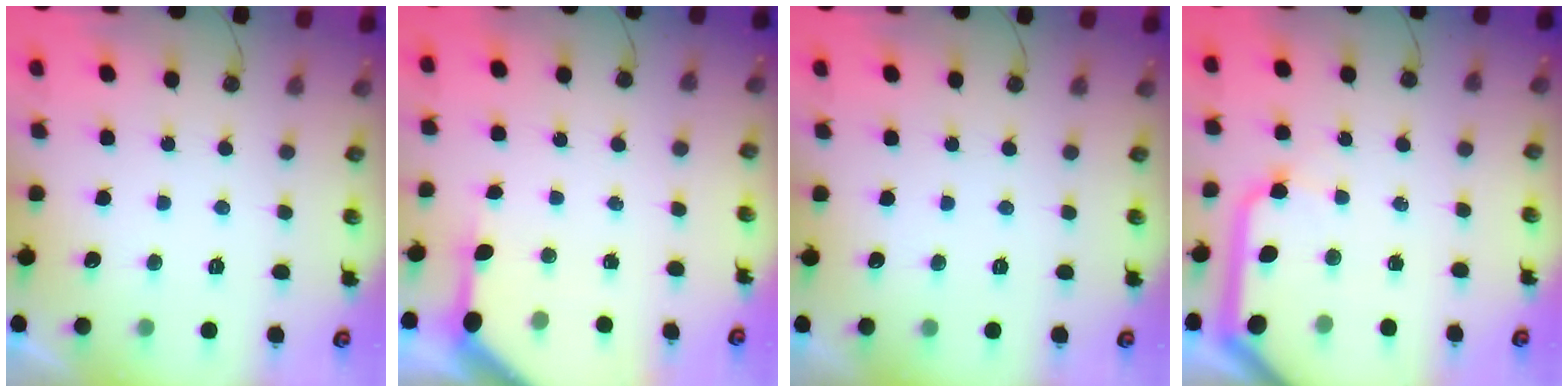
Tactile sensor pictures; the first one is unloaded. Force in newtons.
{"total": 4.8, "press": 4.8, "slide": 0.5}
{"total": 0.0}
{"total": 13.3, "press": 13.2, "slide": 1.9}